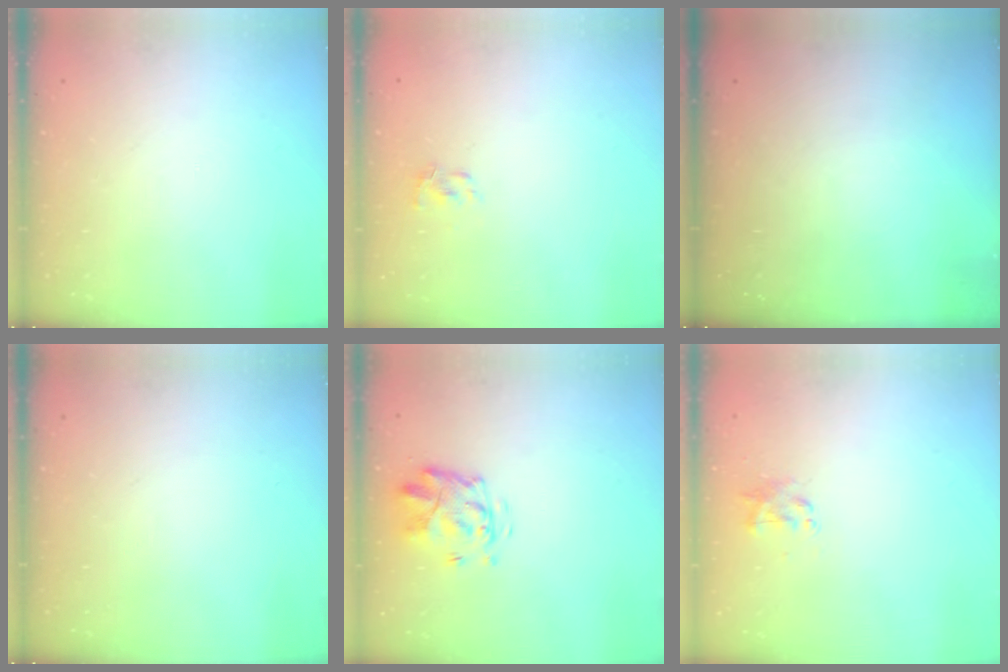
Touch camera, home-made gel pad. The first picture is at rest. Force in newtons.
{"total": 1.4, "press": 1.3, "slide": 0.6}
{"total": 0.0}
{"total": 0.0}
{"total": 3.8, "press": 3.4, "slide": 1.8}
{"total": 2.2, "press": 2.2, "slide": 0.4}